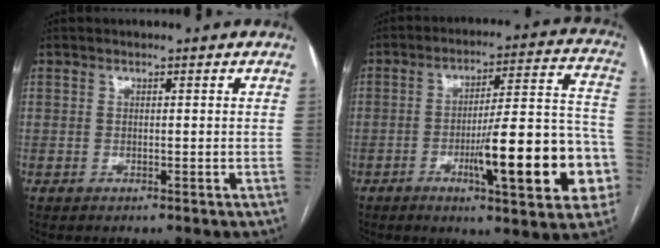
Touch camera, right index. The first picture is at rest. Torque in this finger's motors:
{"motor_torque": [1.26, -0.88, 0.46, 0.21]}